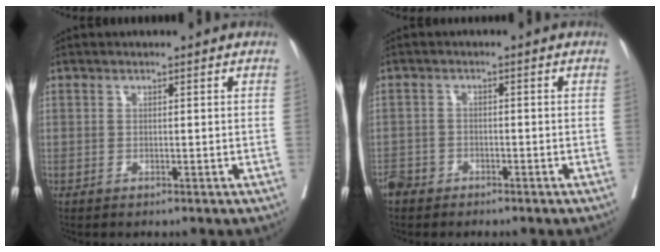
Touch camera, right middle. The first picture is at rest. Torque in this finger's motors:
{"motor_torque": [0.75, -0.75, 0.30, 0.11]}